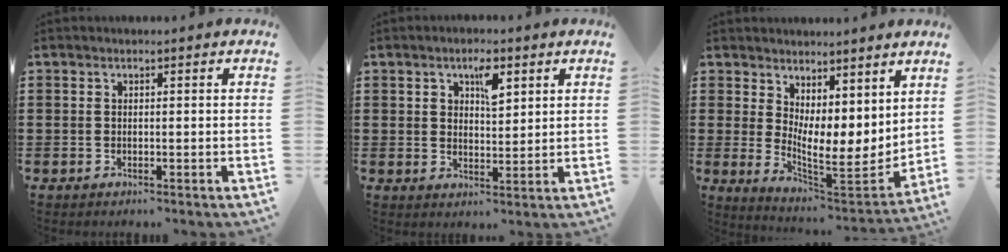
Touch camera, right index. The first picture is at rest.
{"total": 4.2, "force": [2.2, 1.8, 3.1], "torque": [-0.044, -0.001, 0.032]}
{"total": 5.8, "force": [3.4, 2.7, 3.9], "torque": [-0.076, -0.049, 0.066]}